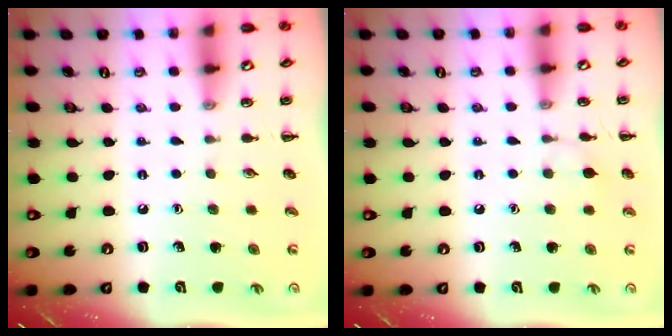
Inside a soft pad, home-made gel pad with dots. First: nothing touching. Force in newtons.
{"total": 4.5, "press": 4.2, "slide": 1.5}